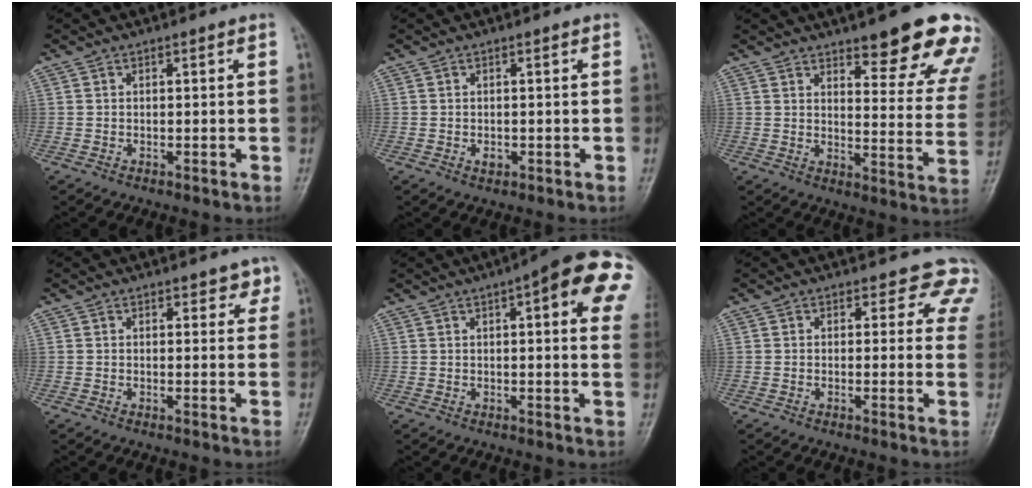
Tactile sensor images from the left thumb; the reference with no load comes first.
{"total": 1.1, "force": [-0.3, 0.8, 0.7], "torque": [-0.008, -0.001, -0.002]}
{"total": 18.1, "force": [12.8, 4.6, 11.9], "torque": [-0.109, -0.072, 0.155]}
{"total": 2.9, "force": [1.9, 1.6, 1.5], "torque": [0.008, -0.007, 0.020]}
{"total": 16.4, "force": [5.5, 4.3, 14.9], "torque": [-0.171, 0.002, 0.058]}
{"total": 6.7, "force": [5.4, 3.7, 1.7], "torque": [0.028, -0.020, 0.030]}